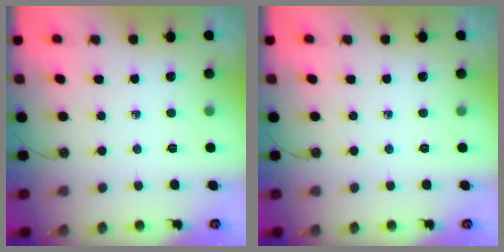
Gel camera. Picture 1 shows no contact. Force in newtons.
{"total": 0.0}